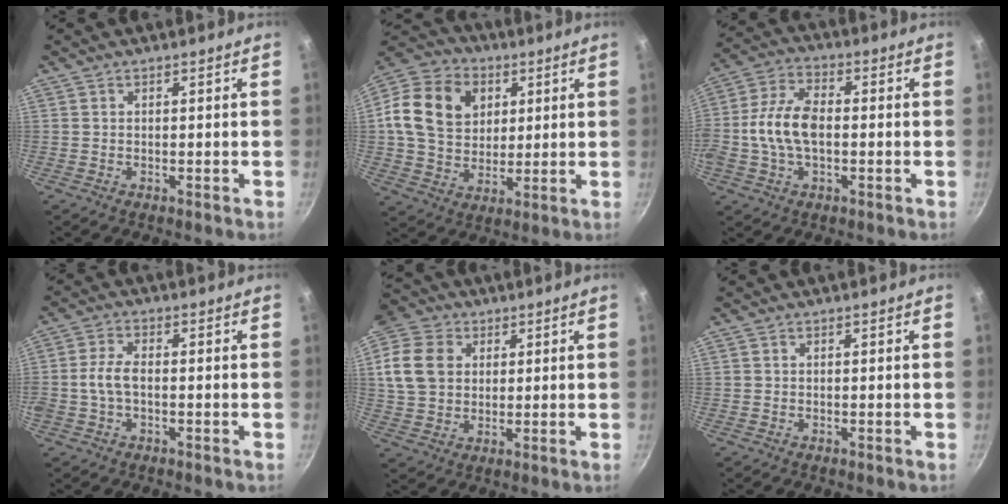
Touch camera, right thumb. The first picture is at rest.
{"total": 17.9, "force": [4.6, 14.1, 10.1], "torque": [-0.168, 0.009, 0.073]}
{"total": 11.1, "force": [-0.9, 6.5, 9.0], "torque": [-0.175, 0.027, -0.028]}
{"total": 4.9, "force": [-0.7, 2.6, 4.1], "torque": [-0.083, 0.016, -0.019]}
{"total": 11.6, "force": [3.6, 9.1, 6.2], "torque": [-0.095, -0.005, 0.061]}
{"total": 0.0}